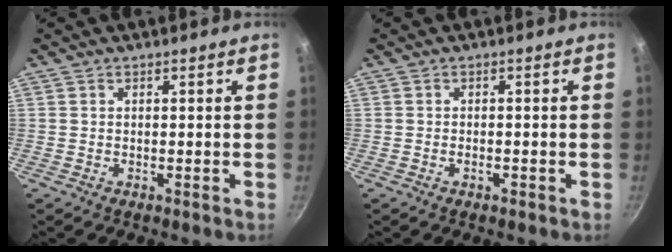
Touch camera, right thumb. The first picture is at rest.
{"total": 1.2, "force": [-0.6, 0.5, 0.9], "torque": [-0.018, 0.004, -0.012]}